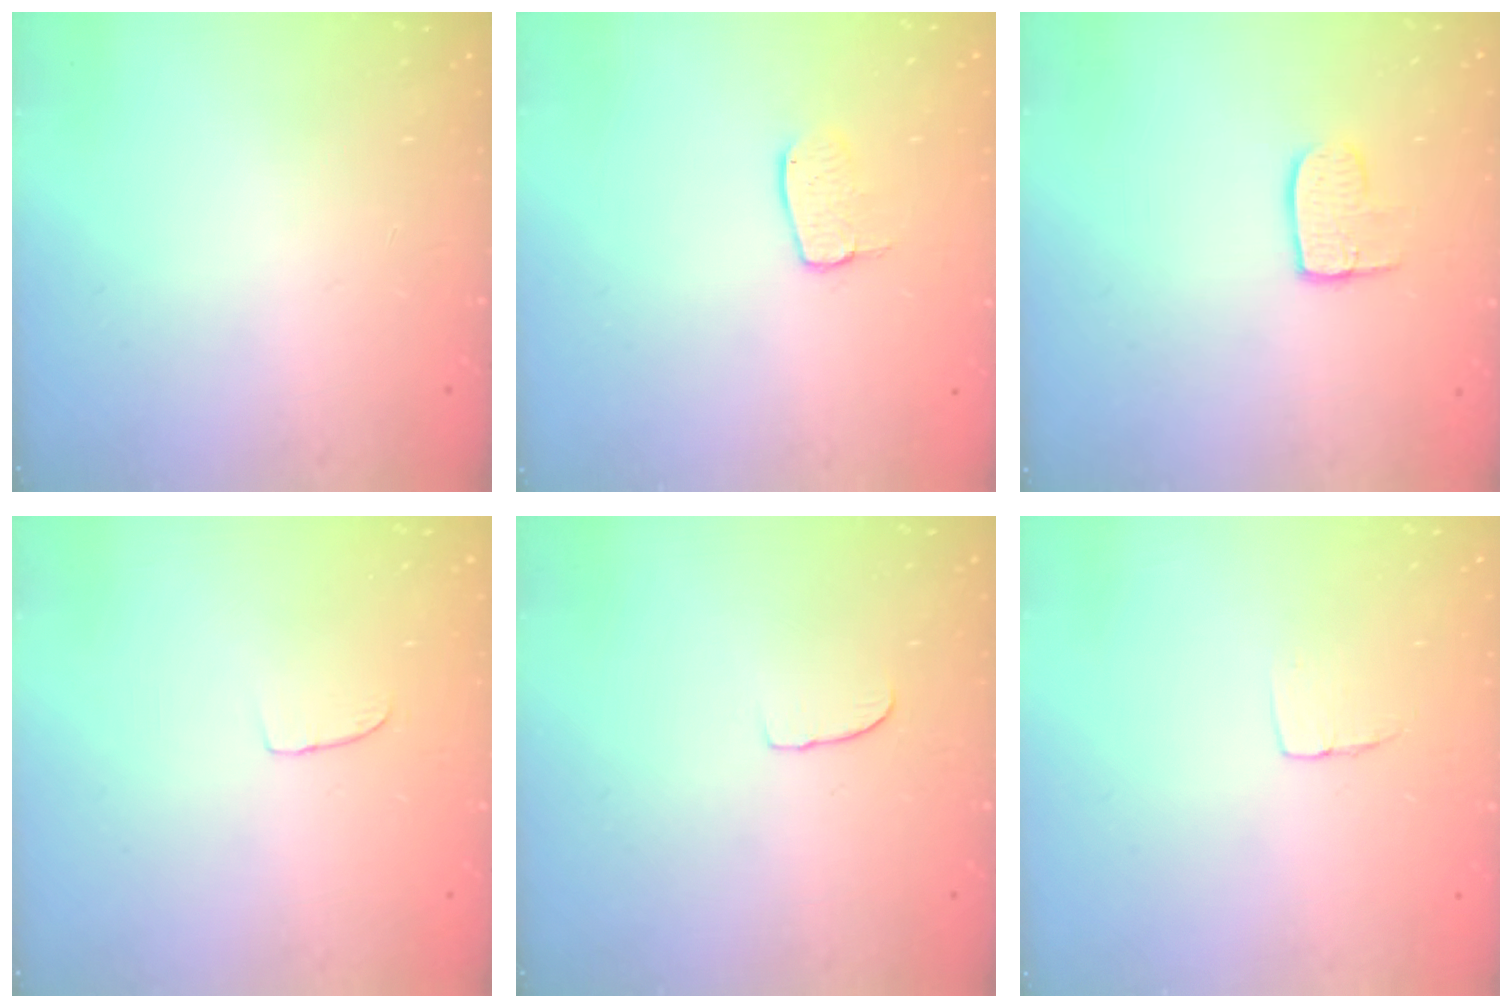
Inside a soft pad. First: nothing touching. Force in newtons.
{"total": 5.5, "press": 5.5, "slide": 0.3}
{"total": 7.0, "press": 7.0, "slide": 0.4}
{"total": 2.5, "press": 2.5, "slide": 0.1}
{"total": 4.2, "press": 4.2, "slide": 0.4}
{"total": 3.9, "press": 3.9, "slide": 0.3}